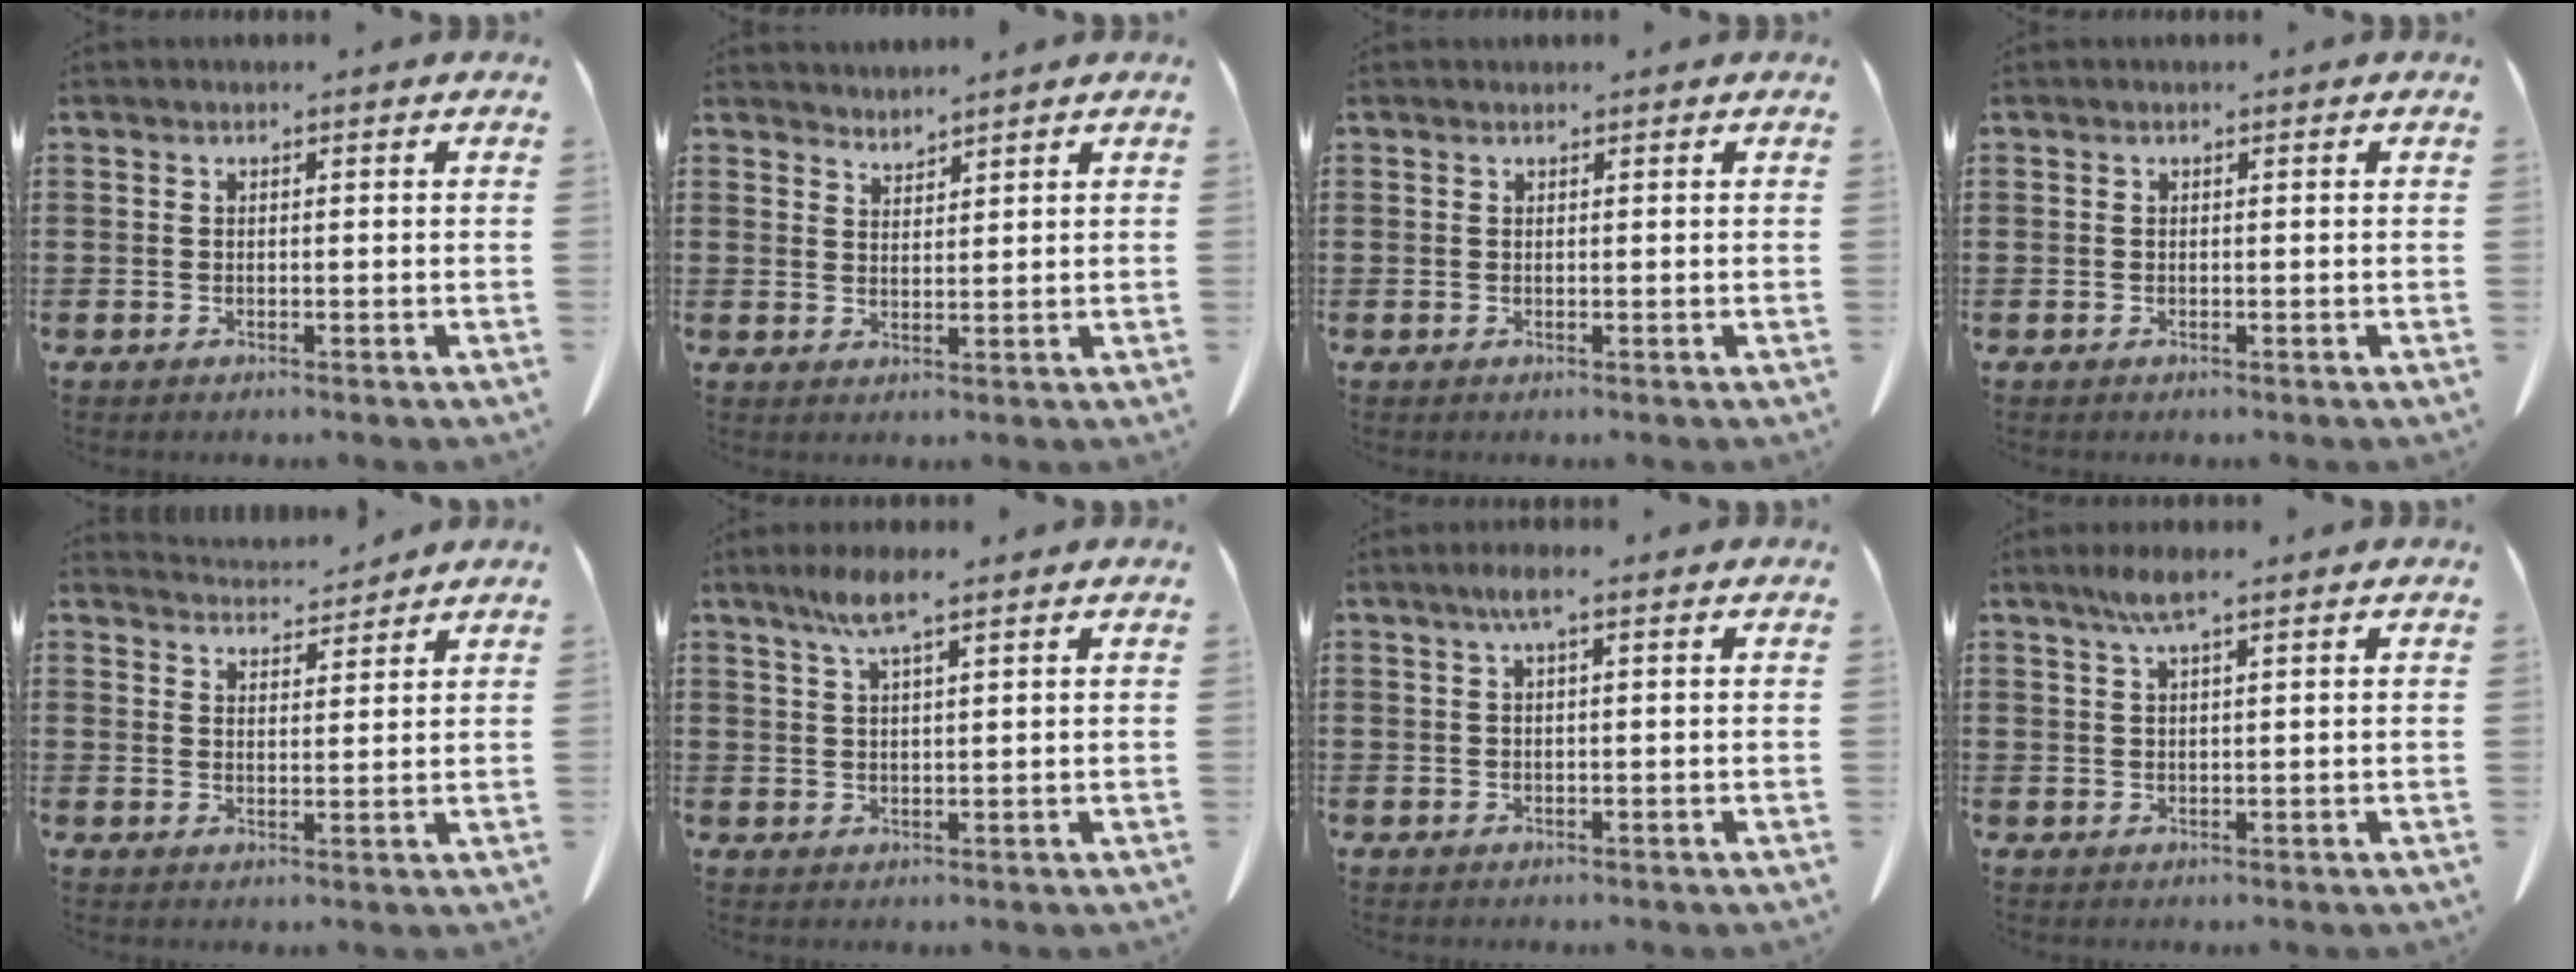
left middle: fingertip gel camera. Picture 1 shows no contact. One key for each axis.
{"total": 2.4, "fx": 2.3, "fy": -0.2, "fz": -0.4, "tx": 0.001, "ty": -0.008, "tz": 0.045}
{"total": 0.0}
{"total": 0.0}
{"total": 4.4, "fx": 4.3, "fy": 0.5, "fz": 0.6, "tx": -0.024, "ty": -0.019, "tz": 0.080}
{"total": 5.3, "fx": 3.3, "fy": 0.6, "fz": 4.1, "tx": -0.087, "ty": 0.004, "tz": 0.057}
{"total": 2.2, "fx": 0.8, "fy": 0.2, "fz": 2.0, "tx": -0.042, "ty": 0.002, "tz": 0.013}
{"total": 3.4, "fx": 2.1, "fy": 0.3, "fz": 2.7, "tx": -0.057, "ty": 0.004, "tz": 0.036}